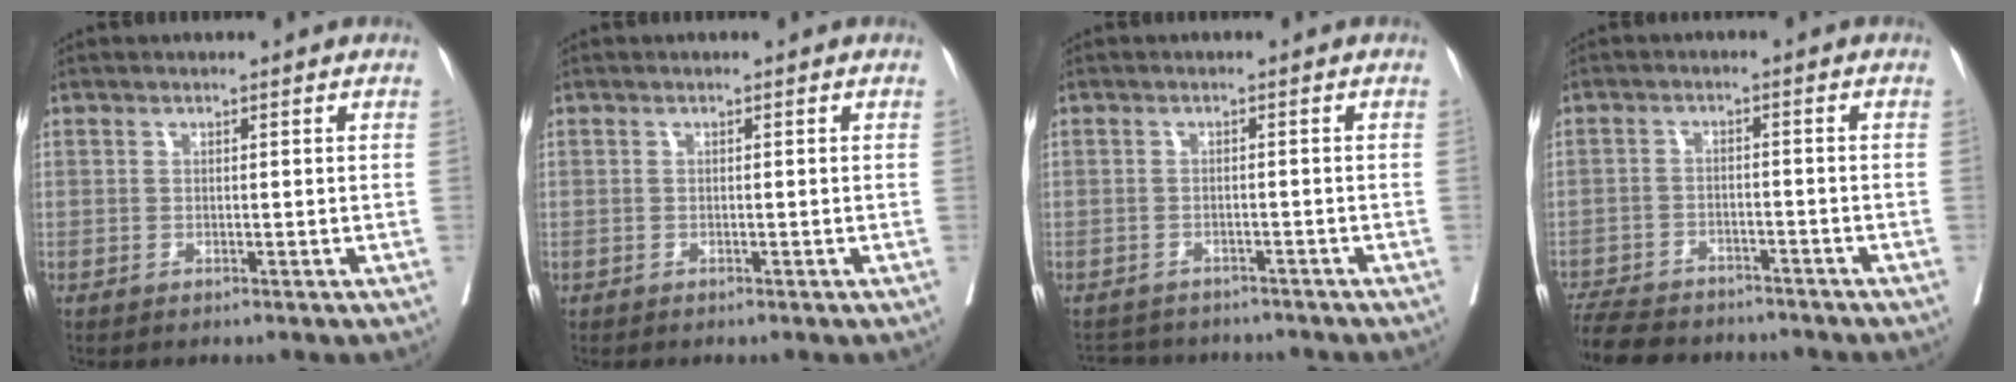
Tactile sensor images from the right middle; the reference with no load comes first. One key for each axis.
{"total": 0.0}
{"total": 7.8, "fx": -7.3, "fy": 2.5, "fz": 1.3, "tx": -0.019, "ty": 0.005, "tz": -0.090}
{"total": 13.1, "fx": -11.5, "fy": 4.1, "fz": 4.8, "tx": -0.108, "ty": -0.007, "tz": -0.167}